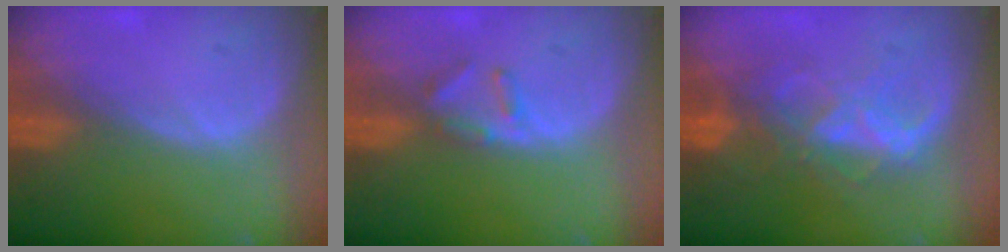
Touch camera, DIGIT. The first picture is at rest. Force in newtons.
{"total": 2.8, "press": 2.7, "slide": 0.4}
{"total": 8.7, "press": 7.5, "slide": 4.3}